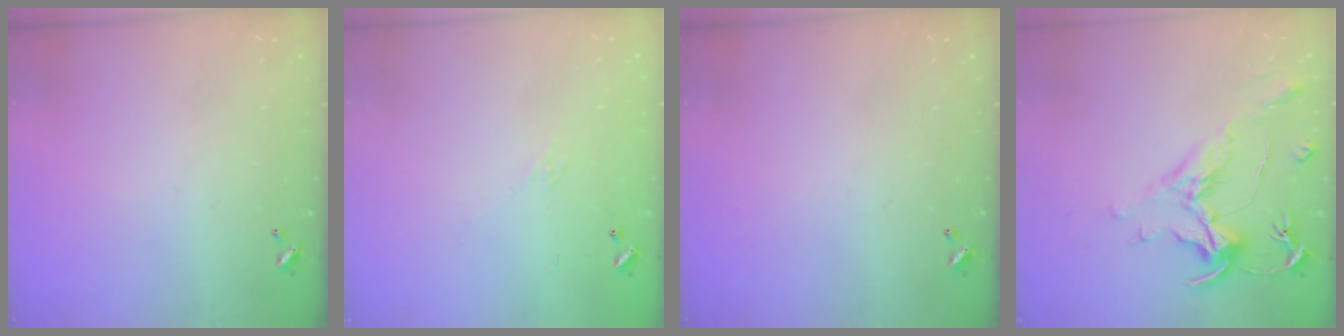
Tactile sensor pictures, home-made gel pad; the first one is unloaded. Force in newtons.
{"total": 4.6, "press": 4.5, "slide": 1.0}
{"total": 0.0}
{"total": 2.2, "press": 1.7, "slide": 1.3}